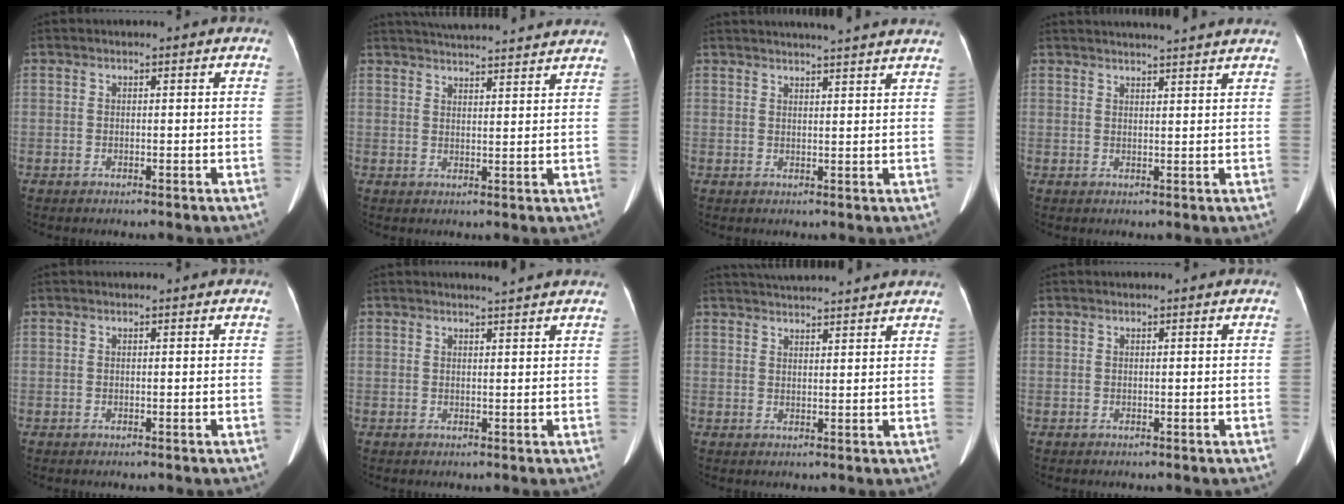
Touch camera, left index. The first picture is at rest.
{"total": 16.5, "force": [15.4, 1.3, 5.6], "torque": [-0.085, 0.029, 0.204]}
{"total": 12.9, "force": [11.8, 0.1, 5.2], "torque": [-0.073, 0.012, 0.136]}
{"total": 10.8, "force": [10.0, -0.1, 4.1], "torque": [-0.058, 0.021, 0.114]}
{"total": 0.0}
{"total": 2.7, "force": [2.5, -0.4, 0.8], "torque": [-0.011, 0.002, 0.031]}
{"total": 10.1, "force": [9.5, 0.3, 3.4], "torque": [-0.054, 0.032, 0.129]}
{"total": 0.0}